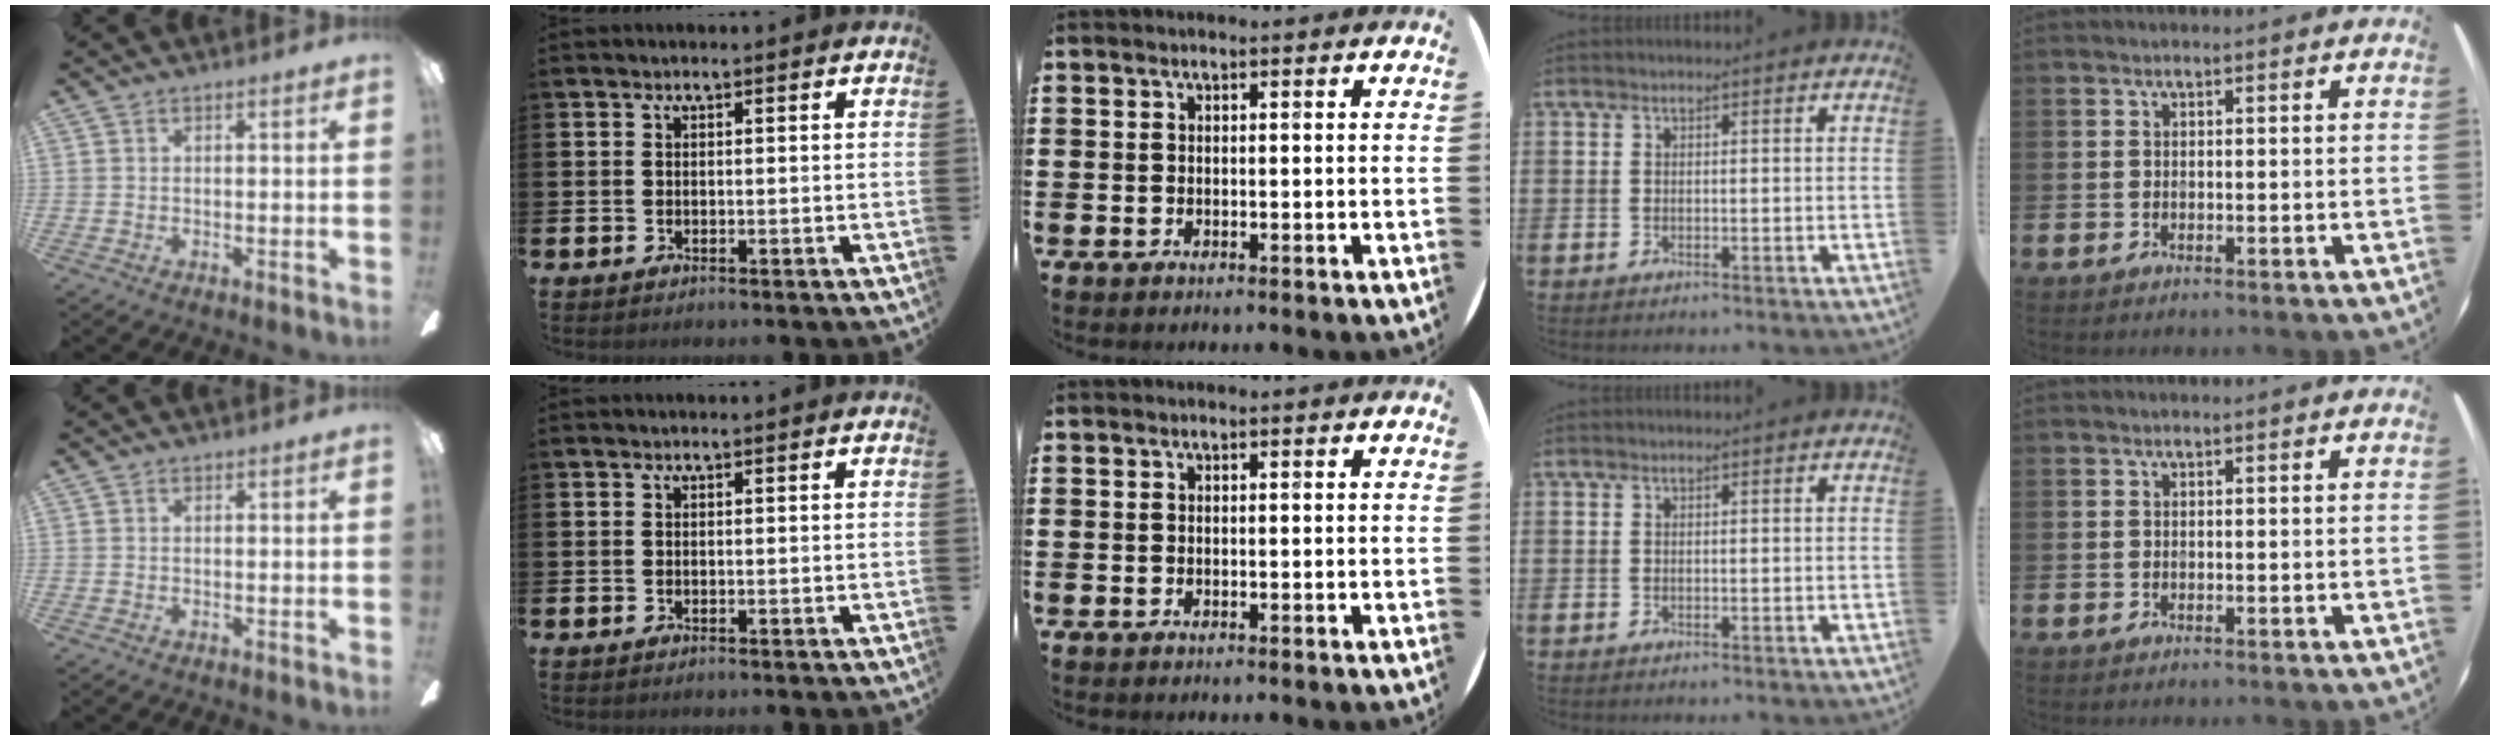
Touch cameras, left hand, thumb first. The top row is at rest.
{}